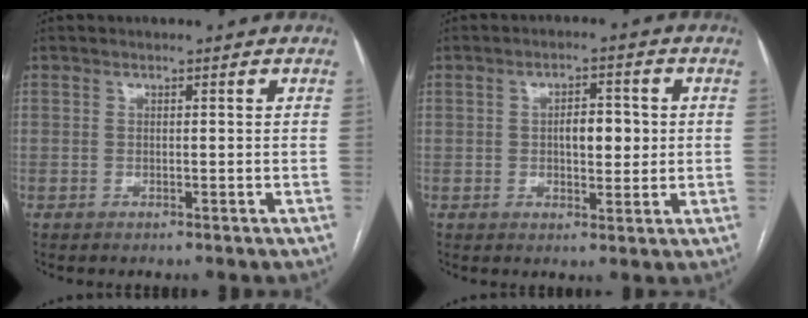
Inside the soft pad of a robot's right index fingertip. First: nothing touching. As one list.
[{"total": 5.2, "force": [0.4, 2.4, 4.5], "torque": [-0.069, 0.006, 0.008]}]